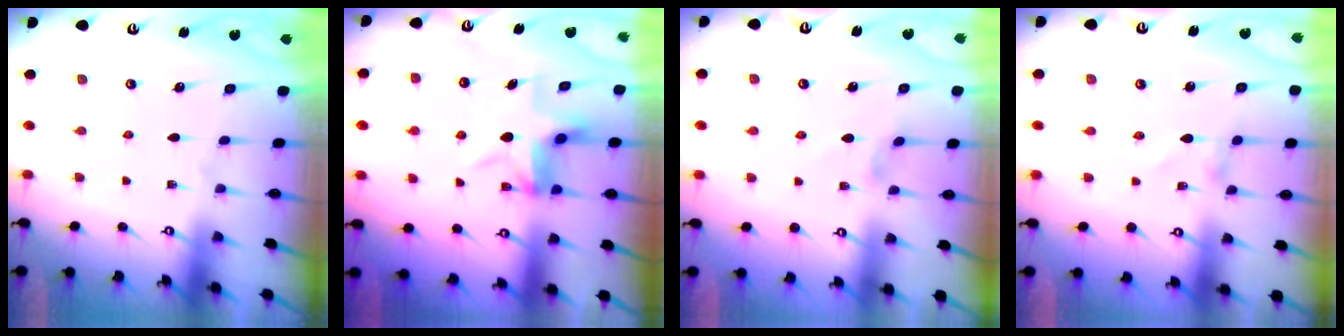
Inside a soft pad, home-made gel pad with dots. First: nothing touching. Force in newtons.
{"total": 4.8, "press": 4.8, "slide": 0.4}
{"total": 1.1, "press": 1.1, "slide": 0.3}
{"total": 1.1, "press": 1.1, "slide": 0.1}